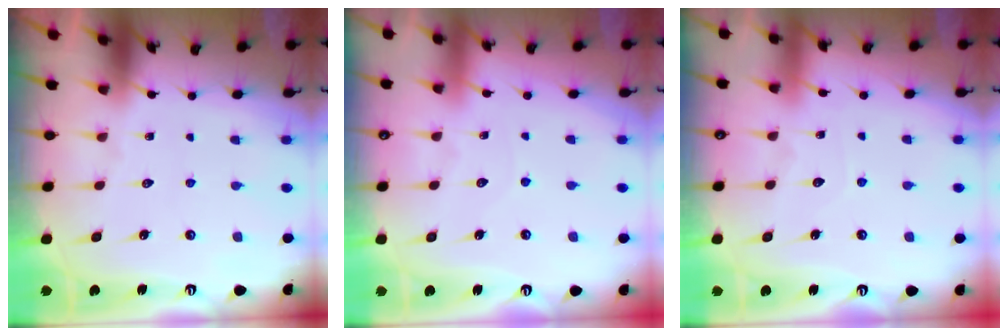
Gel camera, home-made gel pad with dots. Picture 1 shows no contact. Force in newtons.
{"total": 3.0, "press": 3.0, "slide": 0.2}
{"total": 4.4, "press": 4.4, "slide": 0.4}